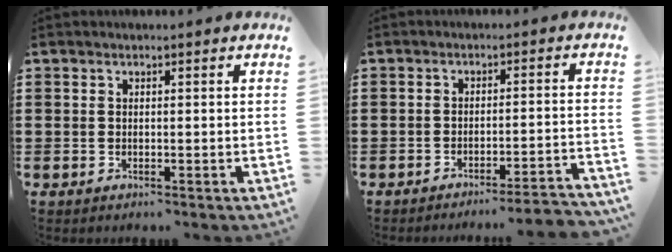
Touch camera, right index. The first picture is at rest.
{"total": 3.6, "force": [-3.3, -0.5, 1.4], "torque": [-0.024, -0.011, -0.066]}